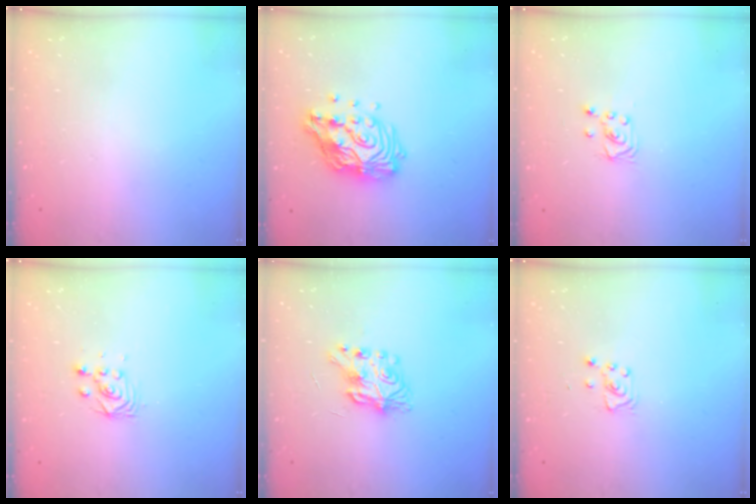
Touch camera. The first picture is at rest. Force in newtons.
{"total": 15.3, "press": 15.2, "slide": 1.2}
{"total": 2.0, "press": 2.0, "slide": 0.2}
{"total": 2.8, "press": 2.5, "slide": 1.3}
{"total": 7.8, "press": 7.8, "slide": 0.1}
{"total": 4.1, "press": 4.1, "slide": 0.4}